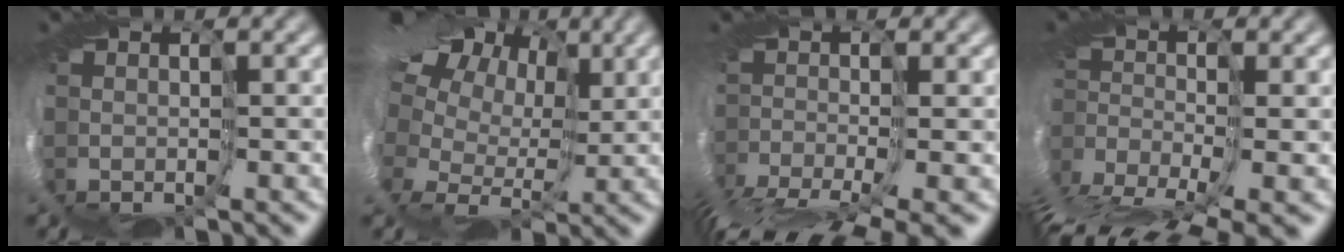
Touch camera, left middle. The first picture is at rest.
{"total": 17.8, "force": [8.5, 11.2, 11.0], "torque": [-0.237, 0.066, 0.117]}
{"total": 9.8, "force": [-6.7, 2.6, 6.6], "torque": [-0.136, -0.037, -0.103]}
{"total": 10.4, "force": [-8.7, 2.5, 5.1], "torque": [-0.106, -0.026, -0.145]}